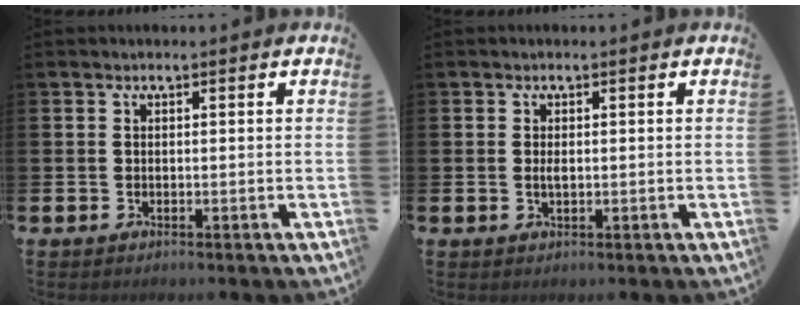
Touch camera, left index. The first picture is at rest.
{"total": 1.0, "force": [0.1, 0.4, 0.9], "torque": [-0.016, 0.002, -0.001]}